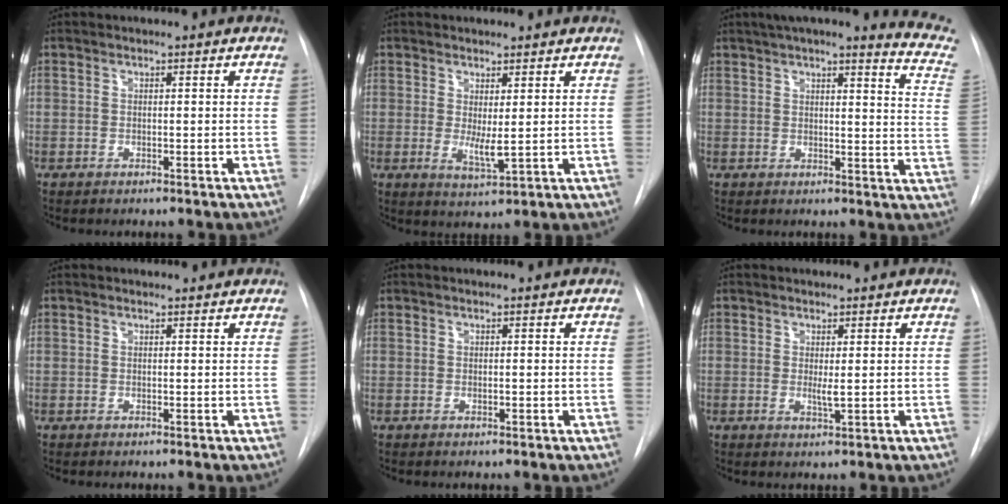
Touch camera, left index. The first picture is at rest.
{"total": 3.4, "force": [0.6, 0.7, 3.3], "torque": [-0.059, -0.012, 0.019]}
{"total": 15.2, "force": [13.4, 0.4, 7.1], "torque": [-0.084, -0.059, 0.140]}
{"total": 1.6, "force": [1.6, 0.3, 0.0], "torque": [-0.010, 0.007, 0.021]}
{"total": 0.0}
{"total": 1.5, "force": [0.5, 0.1, 1.4], "torque": [-0.030, -0.006, 0.011]}